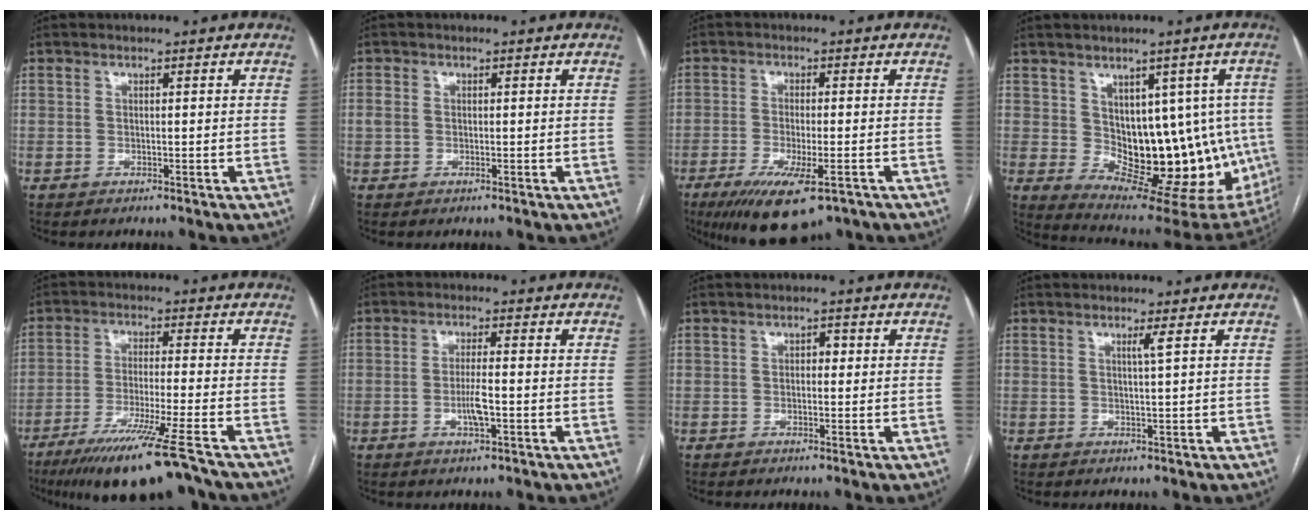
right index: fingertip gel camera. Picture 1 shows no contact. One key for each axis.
{"total": 1.3, "fx": 0.1, "fy": 1.1, "fz": 0.7, "tx": -0.021, "ty": 0.008, "tz": 0.007}
{"total": 11.3, "fx": -7.0, "fy": 3.0, "fz": 8.4, "tx": -0.139, "ty": -0.024, "tz": -0.107}
{"total": 15.0, "fx": 0.0, "fy": 8.7, "fz": 12.2, "tx": -0.137, "ty": 0.011, "tz": 0.025}
{"total": 14.3, "fx": -10.4, "fy": -0.3, "fz": 9.7, "tx": -0.167, "ty": -0.046, "tz": -0.170}
{"total": 3.7, "fx": -1.0, "fy": 0.5, "fz": 3.5, "tx": -0.073, "ty": -0.003, "tz": -0.015}
{"total": 1.3, "fx": 0.1, "fy": 0.8, "fz": 1.0, "tx": -0.009, "ty": 0.008, "tz": -0.001}
{"total": 1.2, "fx": 0.5, "fy": -0.4, "fz": 1.0, "tx": -0.025, "ty": -0.005, "tz": 0.013}